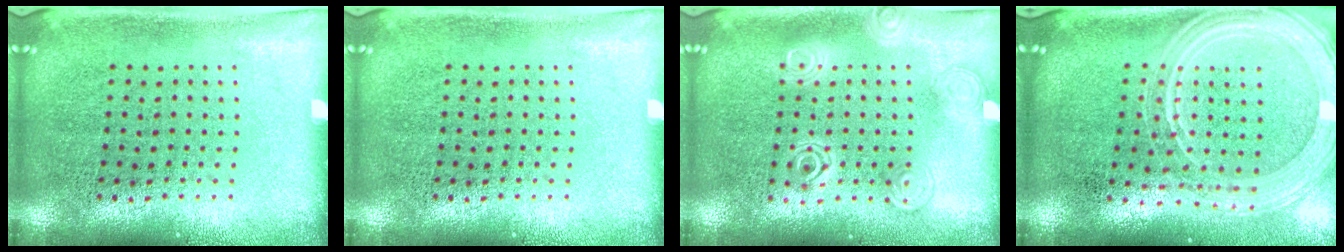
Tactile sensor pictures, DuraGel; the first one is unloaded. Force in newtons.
{"total": 0.0}
{"total": 1.2, "press": 1.2, "slide": 0.1}
{"total": 2.2, "press": 2.0, "slide": 0.8}